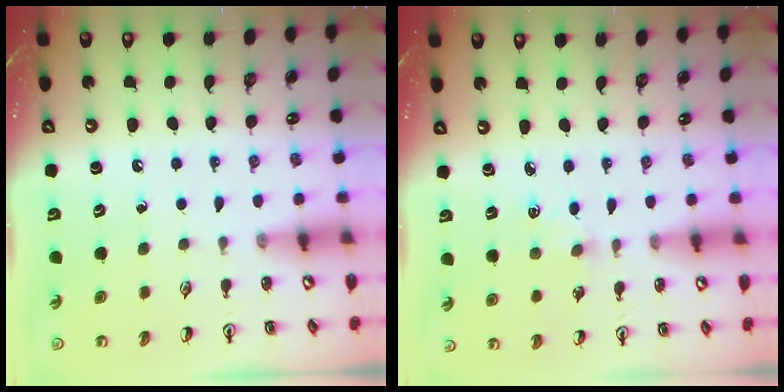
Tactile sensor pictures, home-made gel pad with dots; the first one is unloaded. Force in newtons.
{"total": 2.9, "press": 2.9, "slide": 0.3}